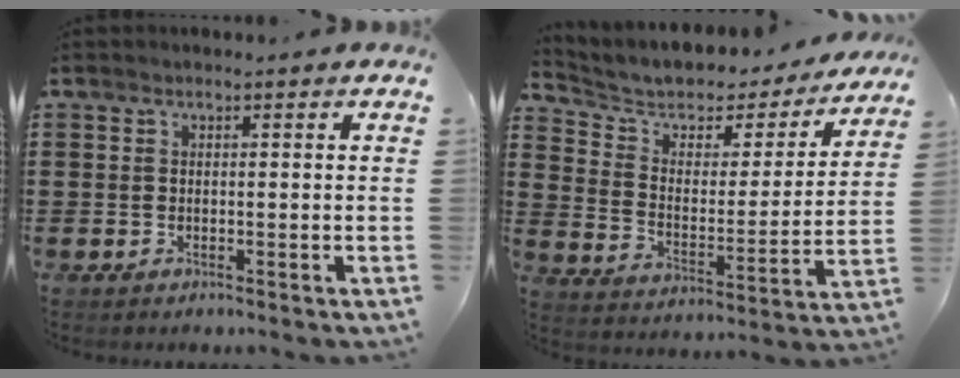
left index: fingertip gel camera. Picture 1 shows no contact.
{"total": 5.1, "force": [4.1, 2.6, 1.4], "torque": [-0.057, -0.033, 0.066]}